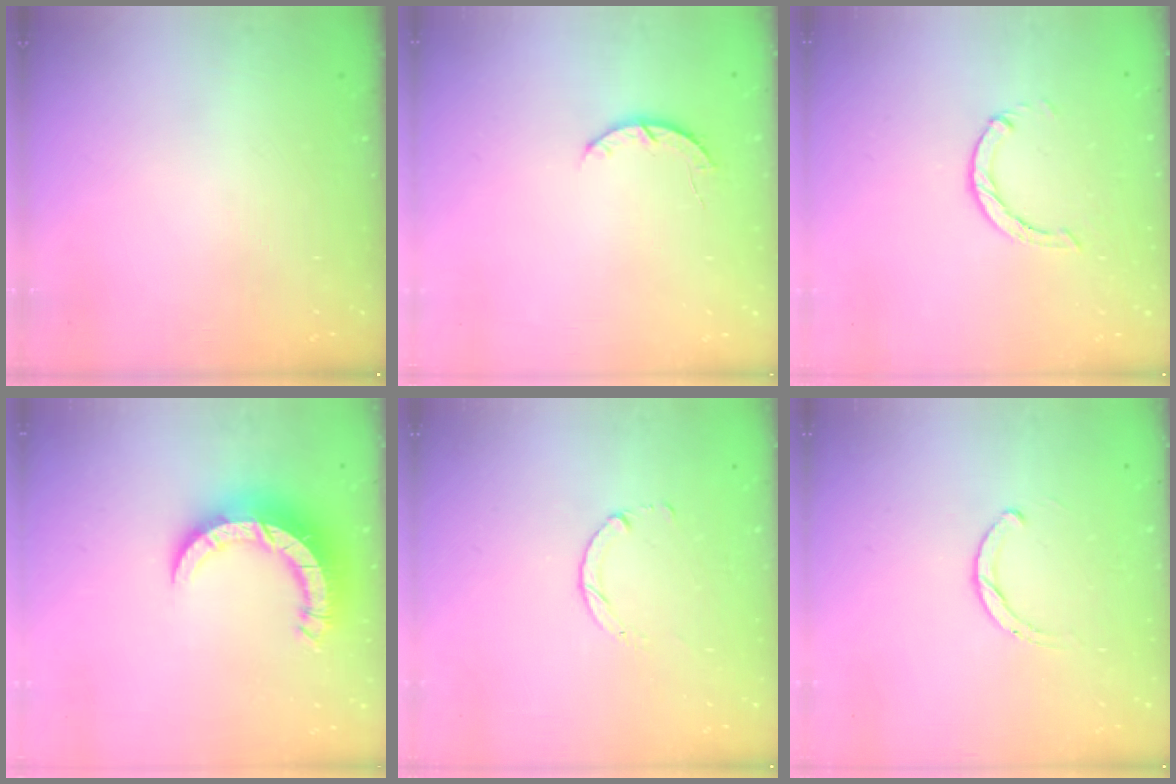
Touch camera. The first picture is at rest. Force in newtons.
{"total": 3.9, "press": 3.9, "slide": 0.4}
{"total": 1.0, "press": 0.9, "slide": 0.3}
{"total": 10.0, "press": 9.9, "slide": 1.2}
{"total": 1.4, "press": 1.4, "slide": 0.2}
{"total": 1.9, "press": 1.9, "slide": 0.2}